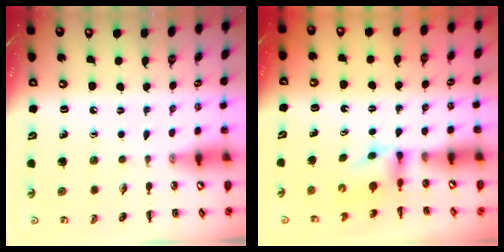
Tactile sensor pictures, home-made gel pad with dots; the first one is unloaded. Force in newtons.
{"total": 2.7, "press": 2.5, "slide": 1.0}